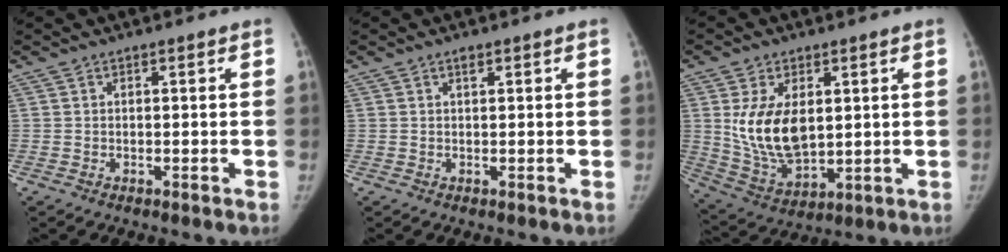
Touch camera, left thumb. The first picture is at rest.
{"total": 0.9, "force": [0.5, 0.4, 0.6], "torque": [-0.007, -0.002, 0.008]}
{"total": 13.1, "force": [2.2, 7.6, 10.4], "torque": [-0.175, -0.018, 0.058]}